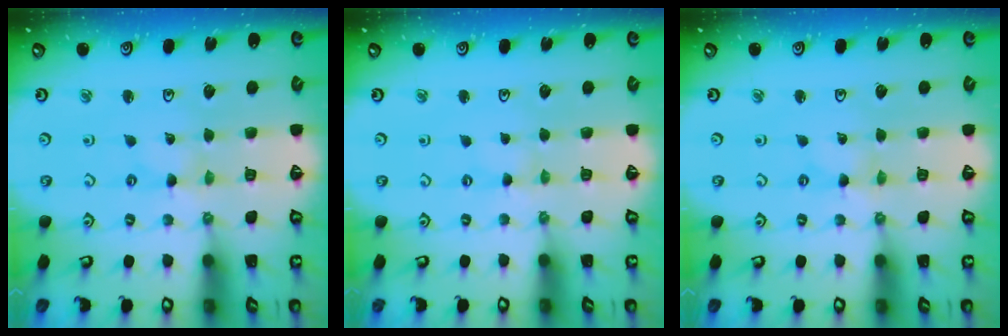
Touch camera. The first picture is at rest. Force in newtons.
{"total": 0.0}
{"total": 0.0}